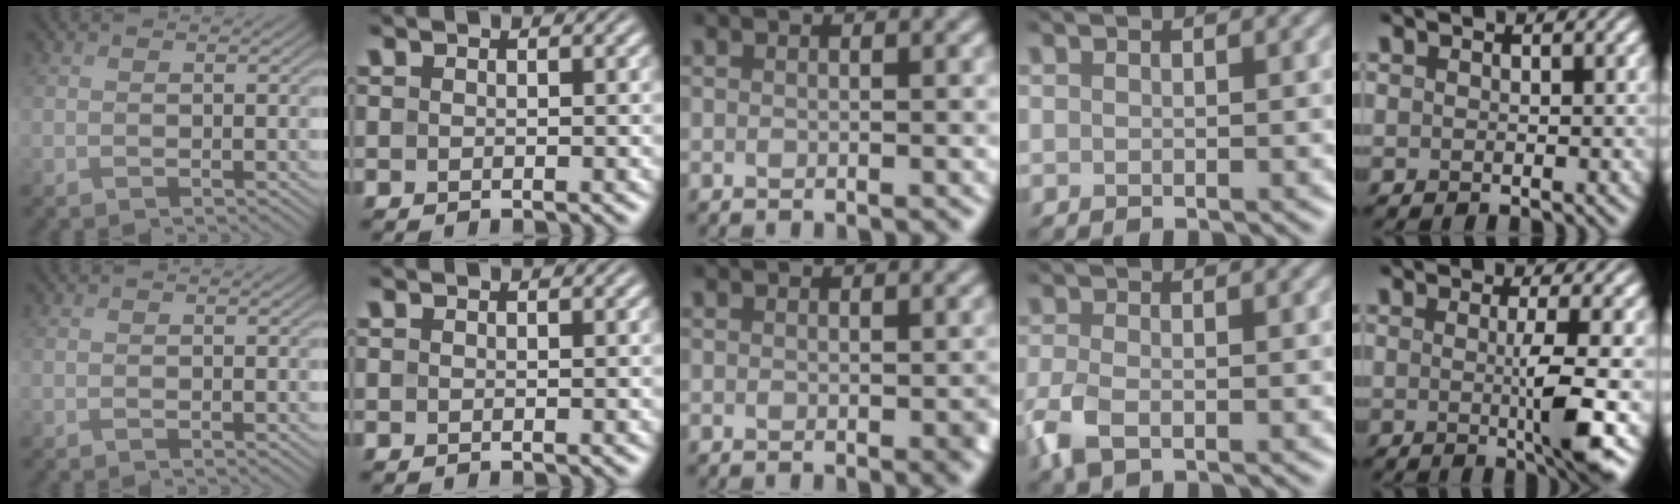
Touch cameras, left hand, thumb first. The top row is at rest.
{"middle": {"total": 0.9, "force": [-0.1, 0.5, 0.8], "torque": [-0.009, -0.003, -0.001]}, "ring": {"total": 3.2, "force": [-1.3, 1.6, 2.5], "torque": [-0.067, -0.007, -0.032]}, "little": {"total": 4.6, "force": [-0.4, 0.3, 4.6], "torque": [-0.075, -0.008, -0.006]}}